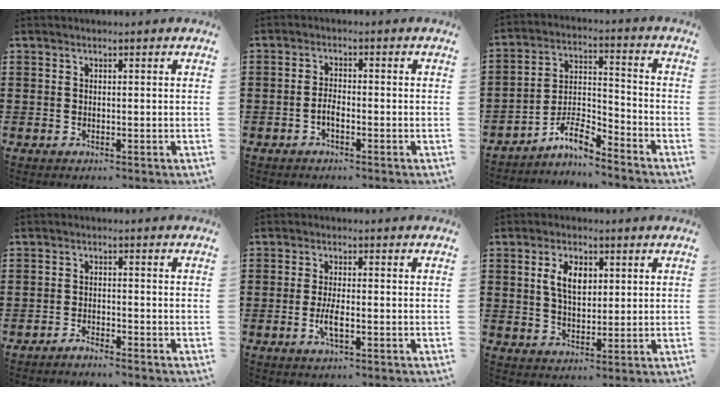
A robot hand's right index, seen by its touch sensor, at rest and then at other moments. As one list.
[{"total": 2.0, "force": [-1.2, 0.6, 1.5], "torque": [-0.035, -0.002, -0.025]}, {"total": 7.1, "force": [-6.1, 1.6, 3.1], "torque": [-0.071, 0.004, -0.121]}, {"total": 1.7, "force": [-1.7, -0.1, 0.1], "torque": [-0.006, 0.004, -0.035]}, {"total": 3.5, "force": [-1.2, 0.8, 3.2], "torque": [-0.067, -0.006, -0.025]}, {"total": 5.3, "force": [1.4, 3.0, 4.1], "torque": [-0.082, 0.008, 0.022]}]